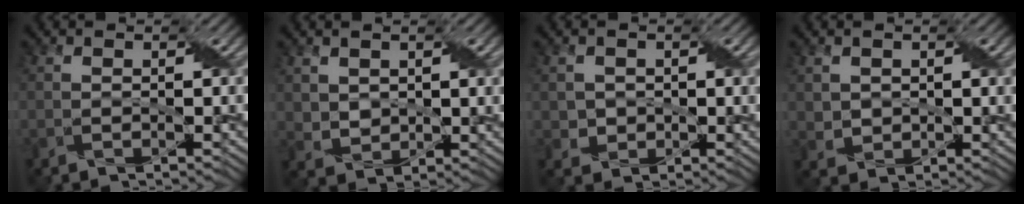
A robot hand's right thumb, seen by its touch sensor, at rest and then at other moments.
{"total": 3.3, "force": [1.9, 2.3, 1.5], "torque": [-0.043, -0.006, 0.038]}
{"total": 2.3, "force": [0.4, 2.1, 0.7], "torque": [-0.026, -0.006, 0.005]}
{"total": 2.5, "force": [1.2, 1.9, 1.0], "torque": [-0.034, -0.004, 0.023]}